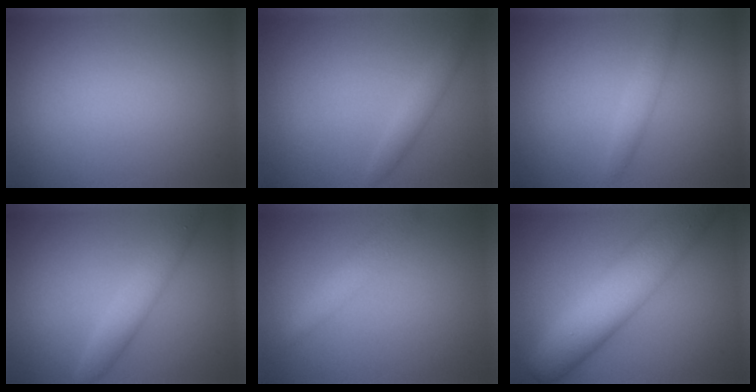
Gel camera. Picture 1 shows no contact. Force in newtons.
{"total": 1.7, "press": 1.7, "slide": 0.0}
{"total": 1.7, "press": 1.7, "slide": 0.1}
{"total": 3.2, "press": 3.2, "slide": 0.0}
{"total": 2.0, "press": 2.0, "slide": 0.0}
{"total": 9.1, "press": 9.1, "slide": 0.4}